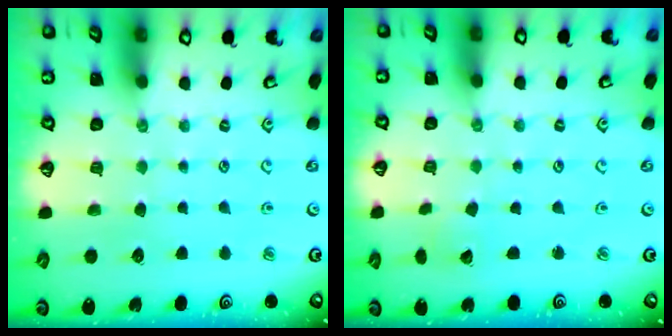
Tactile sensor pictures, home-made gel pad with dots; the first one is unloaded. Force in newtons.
{"total": 2.4, "press": 2.4, "slide": 0.2}